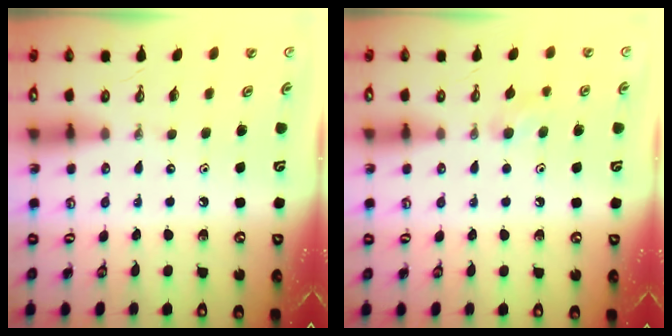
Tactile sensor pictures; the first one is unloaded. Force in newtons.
{"total": 5.1, "press": 5.1, "slide": 0.7}